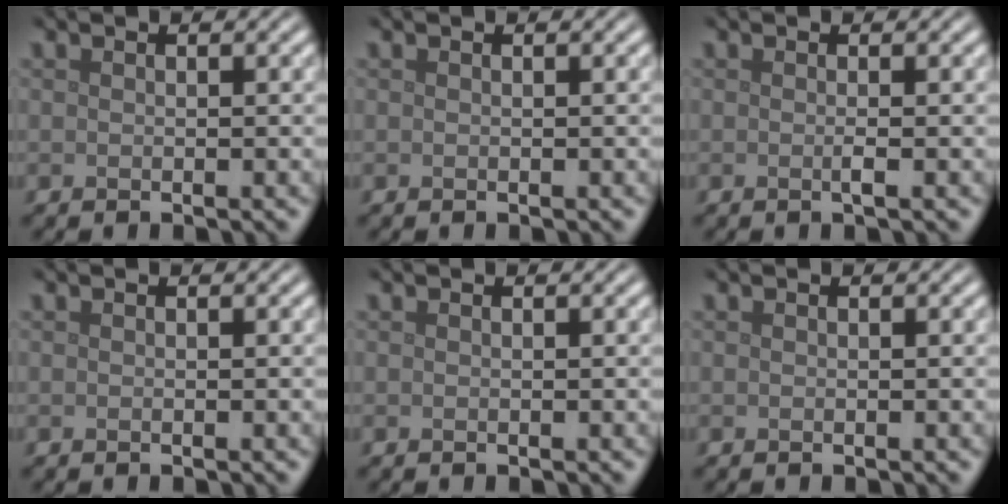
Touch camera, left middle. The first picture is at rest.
{"total": 0.0}
{"total": 0.7, "force": [-0.1, 0.1, 0.7], "torque": [-0.013, -0.003, -0.005]}
{"total": 0.0}
{"total": 0.0}
{"total": 0.0}